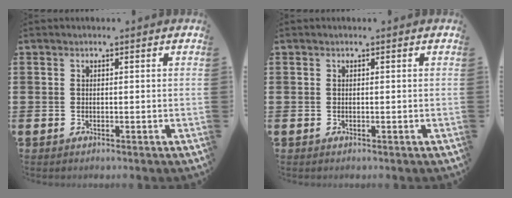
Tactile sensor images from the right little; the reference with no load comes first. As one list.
[{"total": 0.0}]